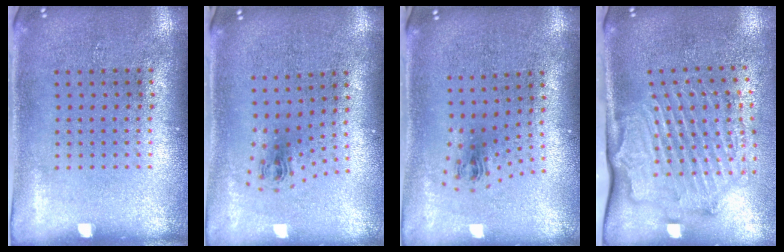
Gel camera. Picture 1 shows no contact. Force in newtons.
{"total": 0.8, "press": 0.4, "slide": 0.8}
{"total": 1.0, "press": 0.5, "slide": 0.9}
{"total": 2.1, "press": 2.1, "slide": 0.5}